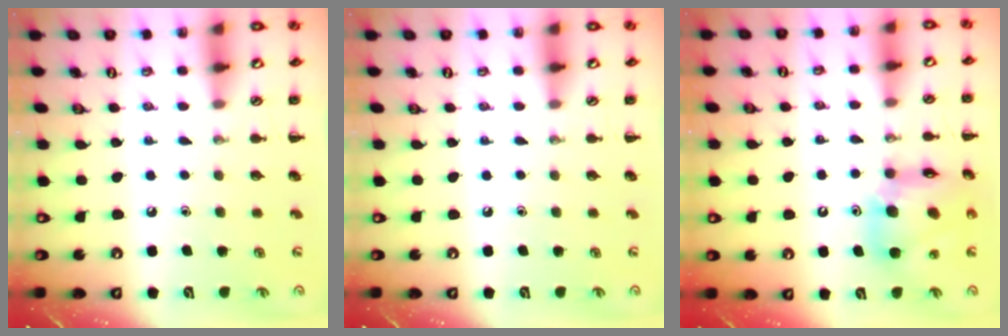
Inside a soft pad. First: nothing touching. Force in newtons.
{"total": 0.0}
{"total": 14.1, "press": 13.5, "slide": 4.2}